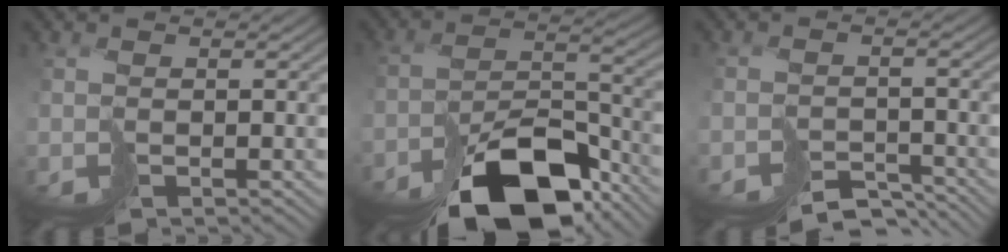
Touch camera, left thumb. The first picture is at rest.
{"total": 14.6, "force": [-11.0, 5.6, 7.8], "torque": [-0.126, -0.010, -0.175]}
{"total": 5.0, "force": [-4.8, 1.1, 0.5], "torque": [0.005, -0.009, -0.074]}